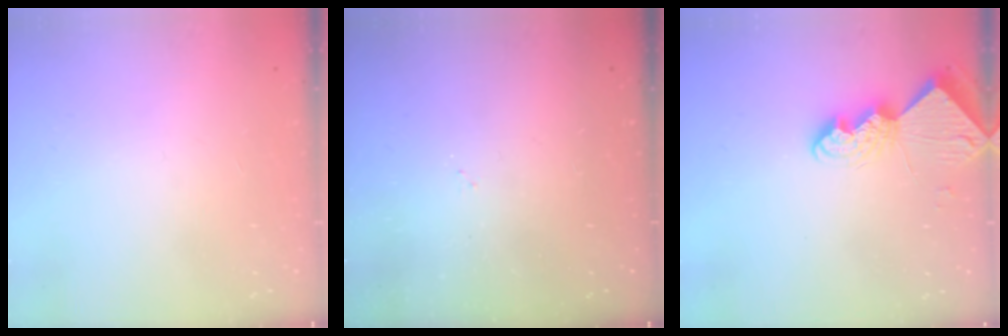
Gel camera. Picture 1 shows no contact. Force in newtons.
{"total": 3.1, "press": 3.1, "slide": 0.5}
{"total": 10.0, "press": 9.9, "slide": 0.9}